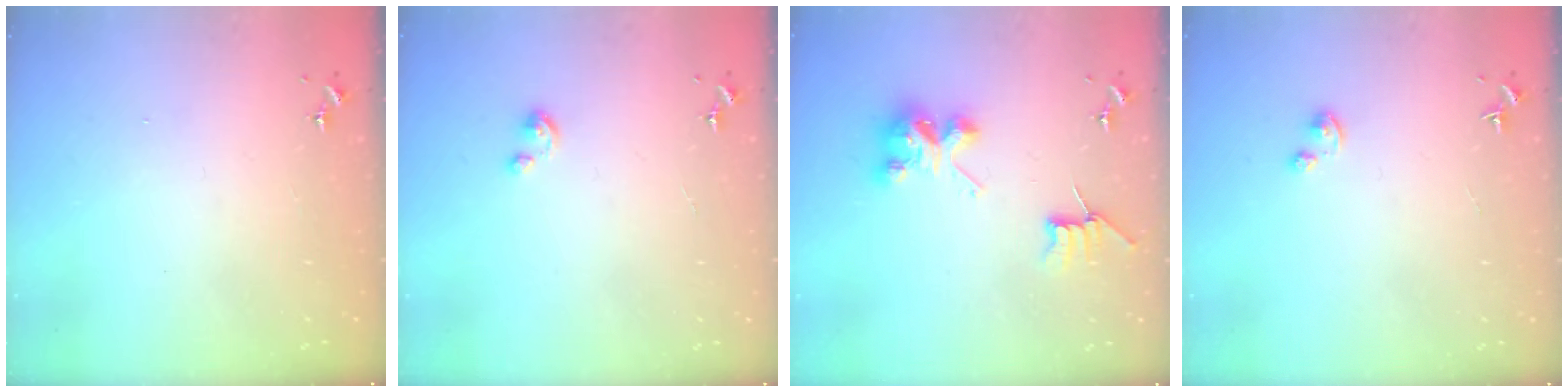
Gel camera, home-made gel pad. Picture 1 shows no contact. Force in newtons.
{"total": 2.3, "press": 2.3, "slide": 0.3}
{"total": 9.1, "press": 9.0, "slide": 1.0}
{"total": 2.5, "press": 2.5, "slide": 0.2}